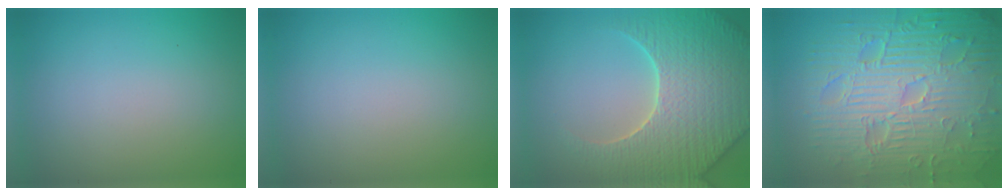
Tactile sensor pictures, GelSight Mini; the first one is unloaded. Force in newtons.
{"total": 0.0}
{"total": 7.7, "press": 7.4, "slide": 2.0}
{"total": 12.5, "press": 8.0, "slide": 9.7}